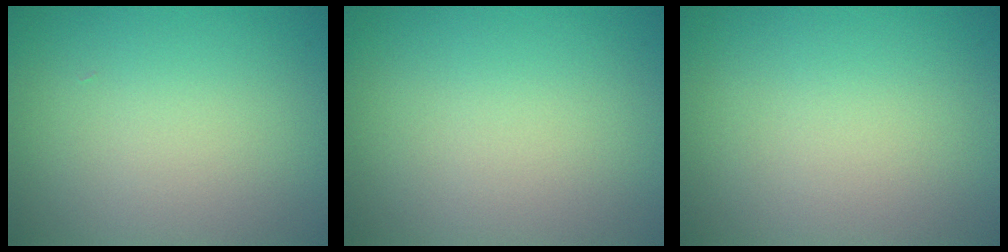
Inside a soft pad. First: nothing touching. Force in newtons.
{"total": 0.0}
{"total": 0.0}